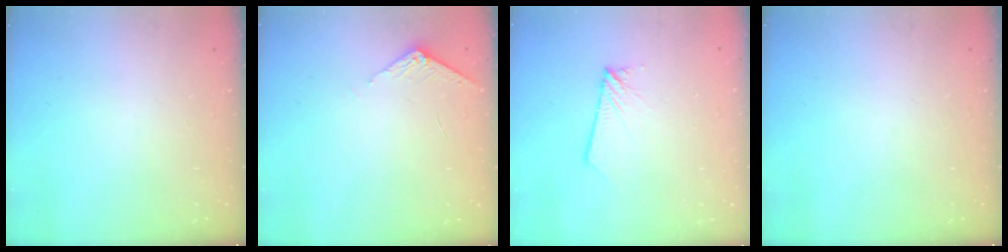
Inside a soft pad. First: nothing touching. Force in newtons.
{"total": 2.9, "press": 2.9, "slide": 0.3}
{"total": 1.8, "press": 1.8, "slide": 0.2}
{"total": 0.0}